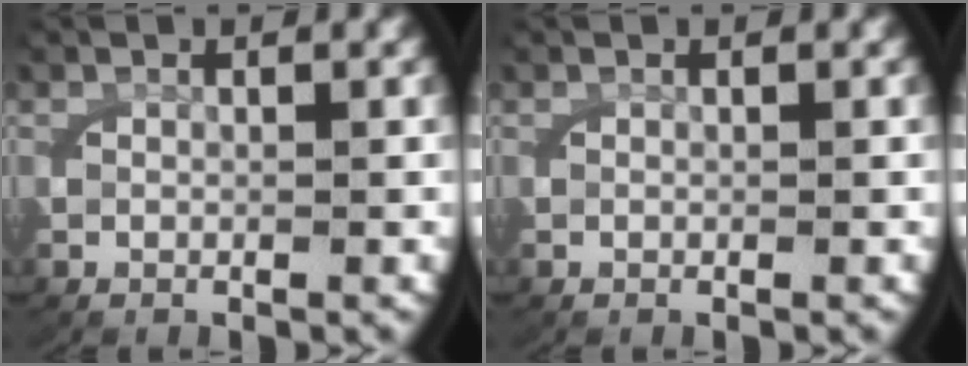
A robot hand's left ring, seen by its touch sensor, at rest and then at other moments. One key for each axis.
{"total": 0.0}